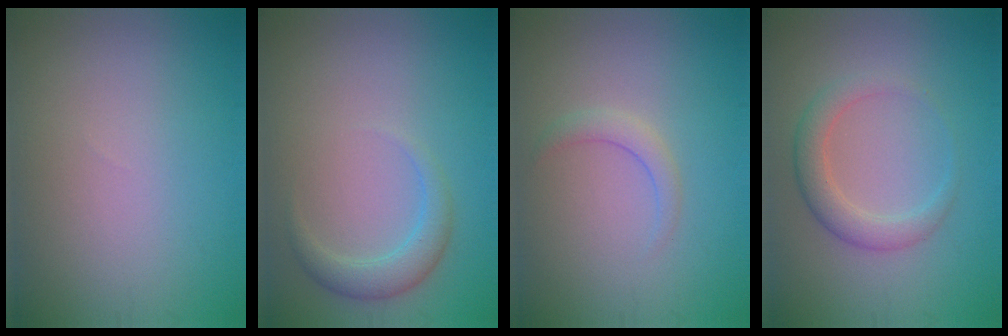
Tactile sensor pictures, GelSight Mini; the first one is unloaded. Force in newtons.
{"total": 2.4, "press": 2.4, "slide": 0.1}
{"total": 1.4, "press": 1.4, "slide": 0.0}
{"total": 2.9, "press": 2.9, "slide": 0.1}